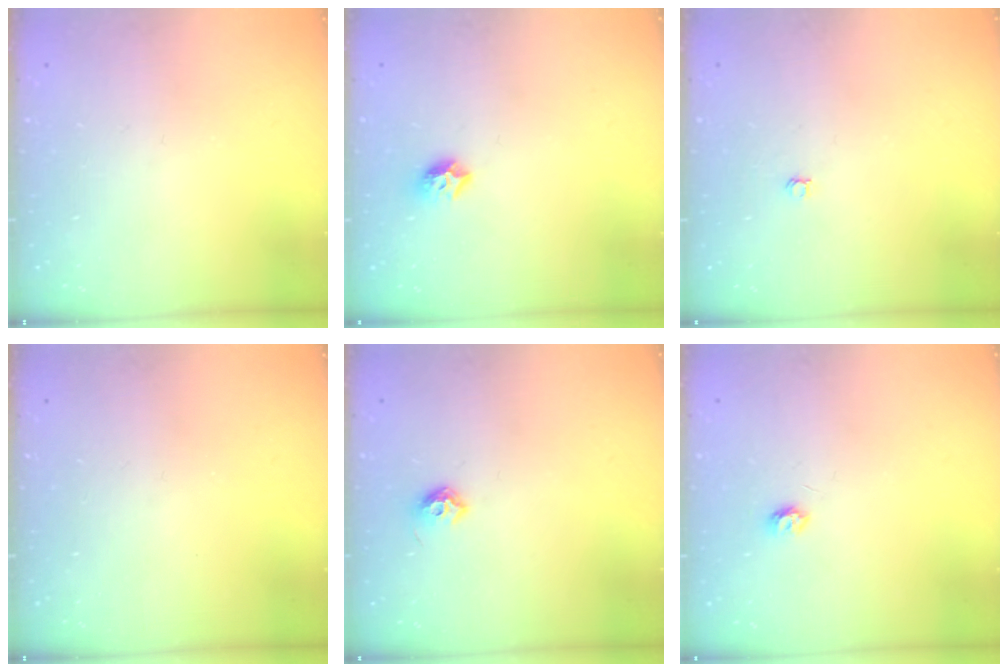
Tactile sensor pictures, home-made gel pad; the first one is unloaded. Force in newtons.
{"total": 7.6, "press": 7.6, "slide": 0.7}
{"total": 3.0, "press": 3.0, "slide": 0.4}
{"total": 0.0}
{"total": 6.4, "press": 6.3, "slide": 1.1}
{"total": 3.9, "press": 3.9, "slide": 0.5}